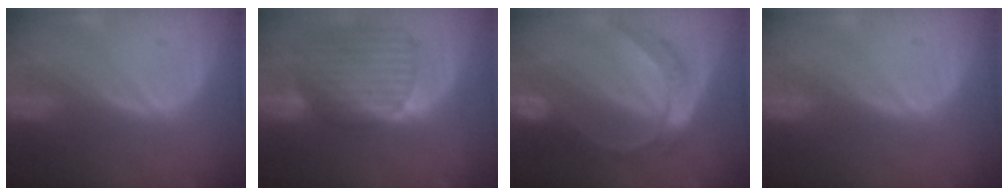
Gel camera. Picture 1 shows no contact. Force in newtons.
{"total": 10.1, "press": 8.6, "slide": 5.3}
{"total": 8.3, "press": 8.3, "slide": 0.9}
{"total": 0.0}